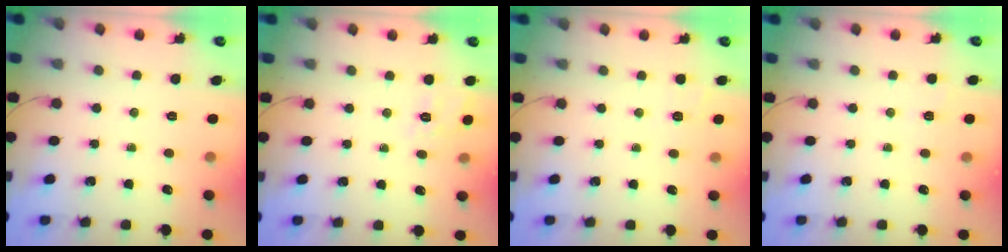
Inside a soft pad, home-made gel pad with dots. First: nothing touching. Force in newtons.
{"total": 4.2, "press": 3.8, "slide": 1.7}
{"total": 1.6, "press": 0.2, "slide": 1.6}
{"total": 1.3, "press": 0.0, "slide": 1.3}